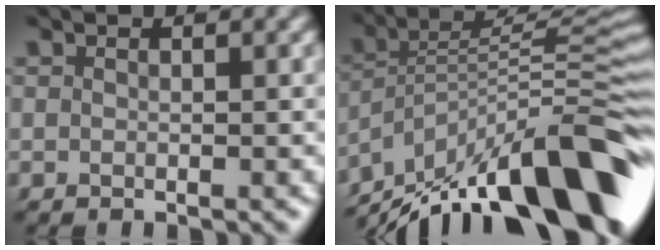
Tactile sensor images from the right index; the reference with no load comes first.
{"total": 12.7, "force": [-7.2, 5.5, 8.9], "torque": [-0.131, -0.014, -0.106]}